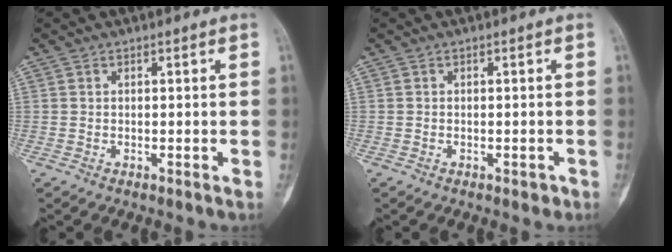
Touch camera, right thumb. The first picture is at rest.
{"total": 0.8, "force": [-0.5, 0.4, 0.5], "torque": [-0.001, 0.002, -0.006]}